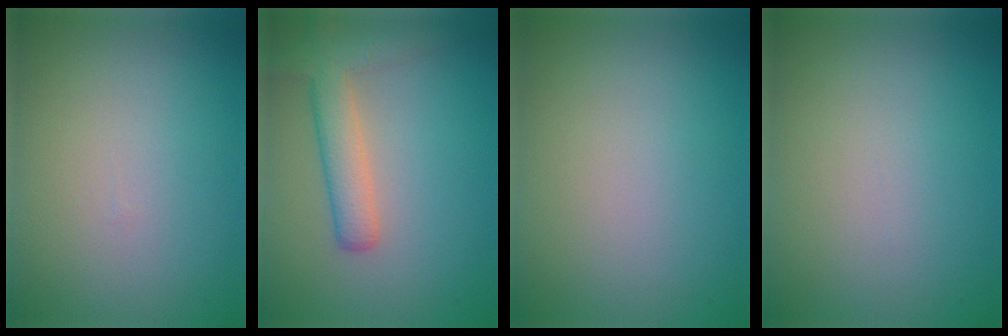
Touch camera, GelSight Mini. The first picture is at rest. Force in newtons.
{"total": 4.2, "press": 4.2, "slide": 0.2}
{"total": 0.0}
{"total": 0.0}